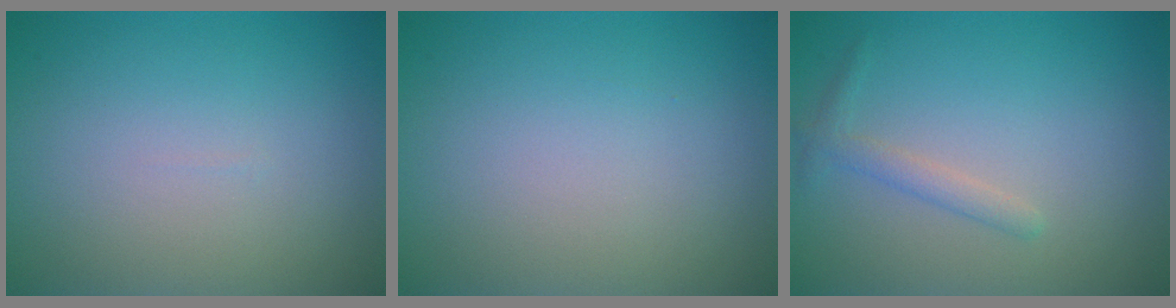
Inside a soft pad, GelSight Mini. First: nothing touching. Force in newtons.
{"total": 0.0}
{"total": 1.5, "press": 1.5, "slide": 0.1}